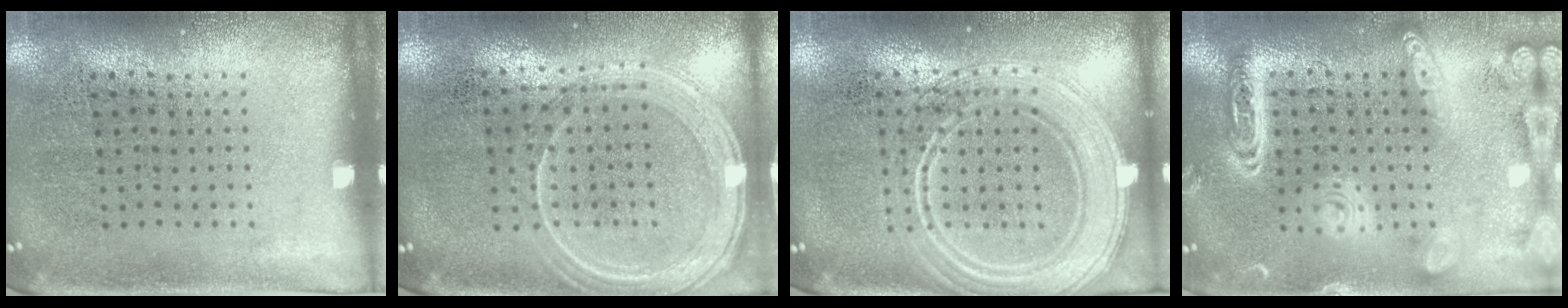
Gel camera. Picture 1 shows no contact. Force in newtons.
{"total": 1.3, "press": 1.3, "slide": 0.1}
{"total": 3.8, "press": 3.8, "slide": 0.6}
{"total": 4.1, "press": 4.0, "slide": 0.4}